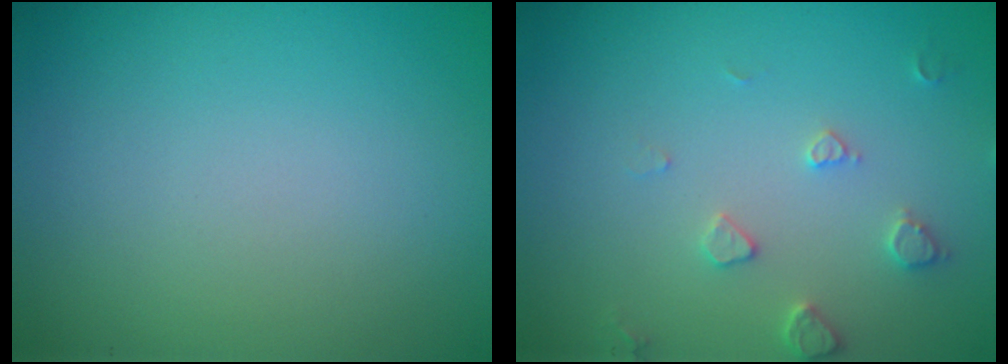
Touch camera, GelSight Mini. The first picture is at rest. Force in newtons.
{"total": 1.9, "press": 1.8, "slide": 0.3}